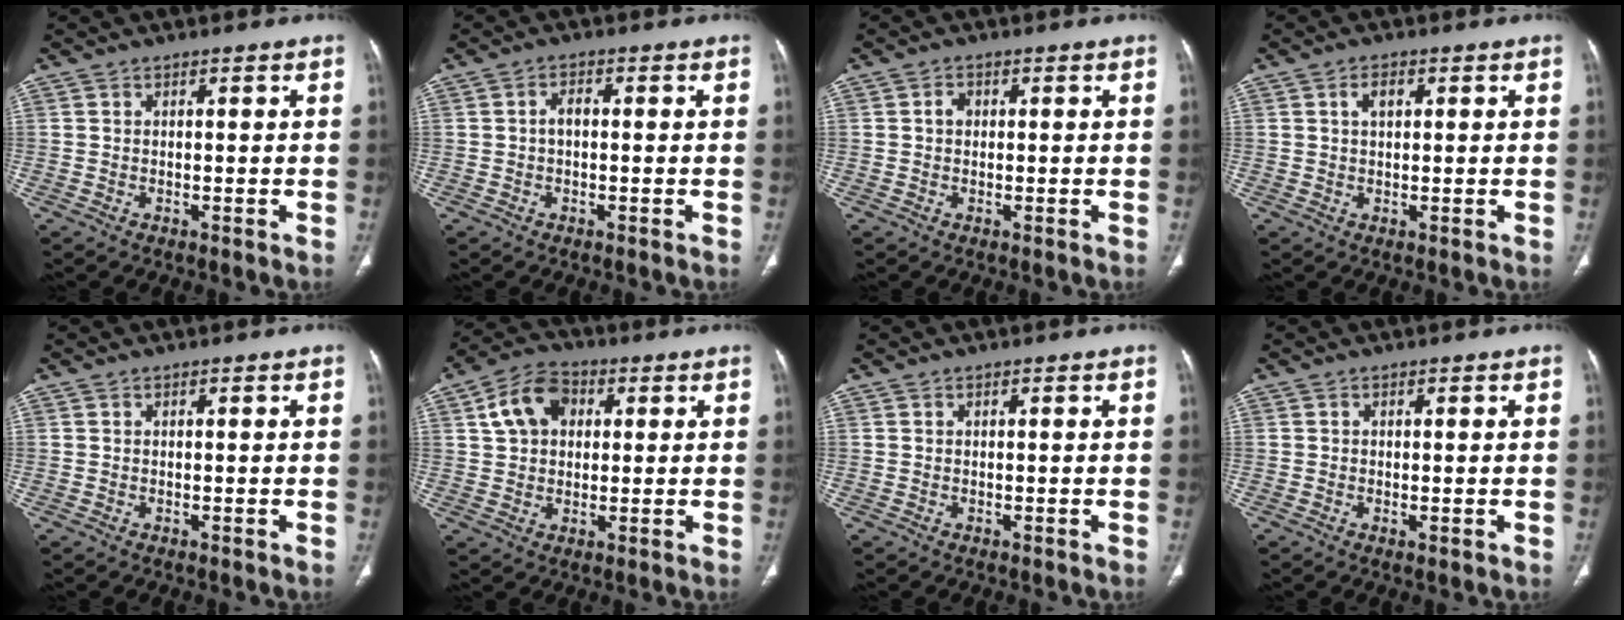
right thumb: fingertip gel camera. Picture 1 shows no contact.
{"total": 2.0, "force": [-0.2, 1.2, 1.6], "torque": [-0.024, 0.008, -0.006]}
{"total": 1.6, "force": [0.2, 1.3, 0.9], "torque": [-0.009, 0.006, 0.000]}
{"total": 2.8, "force": [0.9, 1.6, 2.1], "torque": [-0.033, 0.003, 0.016]}
{"total": 0.0}
{"total": 9.5, "force": [2.7, 7.0, 5.9], "torque": [-0.089, 0.012, 0.041]}
{"total": 0.0}
{"total": 0.7, "force": [-0.1, 0.3, 0.7], "torque": [-0.015, -0.004, -0.003]}